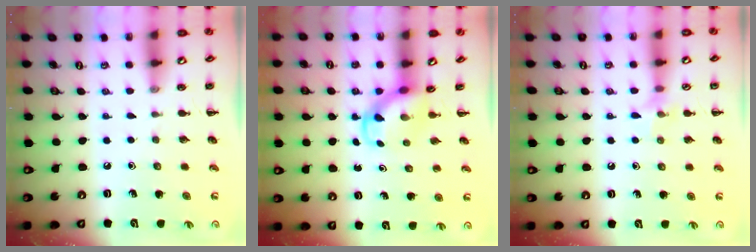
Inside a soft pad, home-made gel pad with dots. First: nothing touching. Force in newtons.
{"total": 3.7, "press": 3.5, "slide": 1.1}
{"total": 7.0, "press": 6.8, "slide": 1.7}